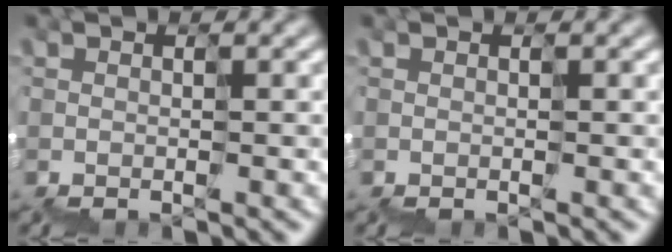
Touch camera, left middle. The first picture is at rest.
{"total": 0.0}